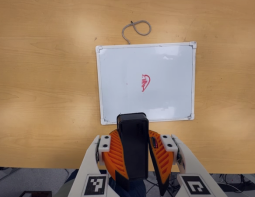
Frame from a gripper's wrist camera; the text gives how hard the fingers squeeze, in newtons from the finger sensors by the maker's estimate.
{"total": 12.5, "left": 11.7, "right": 13.4}